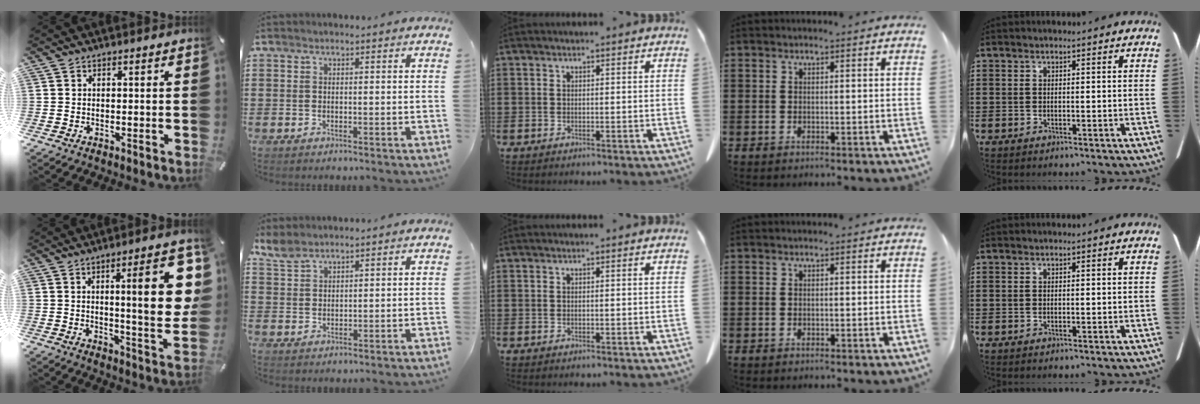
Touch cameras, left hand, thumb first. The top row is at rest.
{"thumb": {"total": 19.2, "force": [4.8, 4.1, 18.1], "torque": [-0.258, -0.019, 0.059]}, "index": {"total": 3.2, "force": [2.9, 1.0, 1.1], "torque": [-0.030, -0.004, 0.055]}}